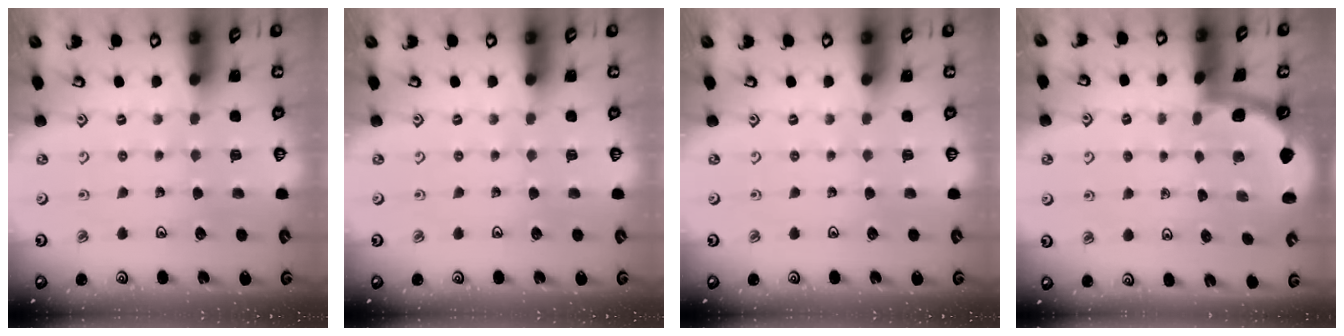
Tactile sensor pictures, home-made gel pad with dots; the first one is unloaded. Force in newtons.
{"total": 0.0}
{"total": 0.0}
{"total": 1.7, "press": 1.7, "slide": 0.1}